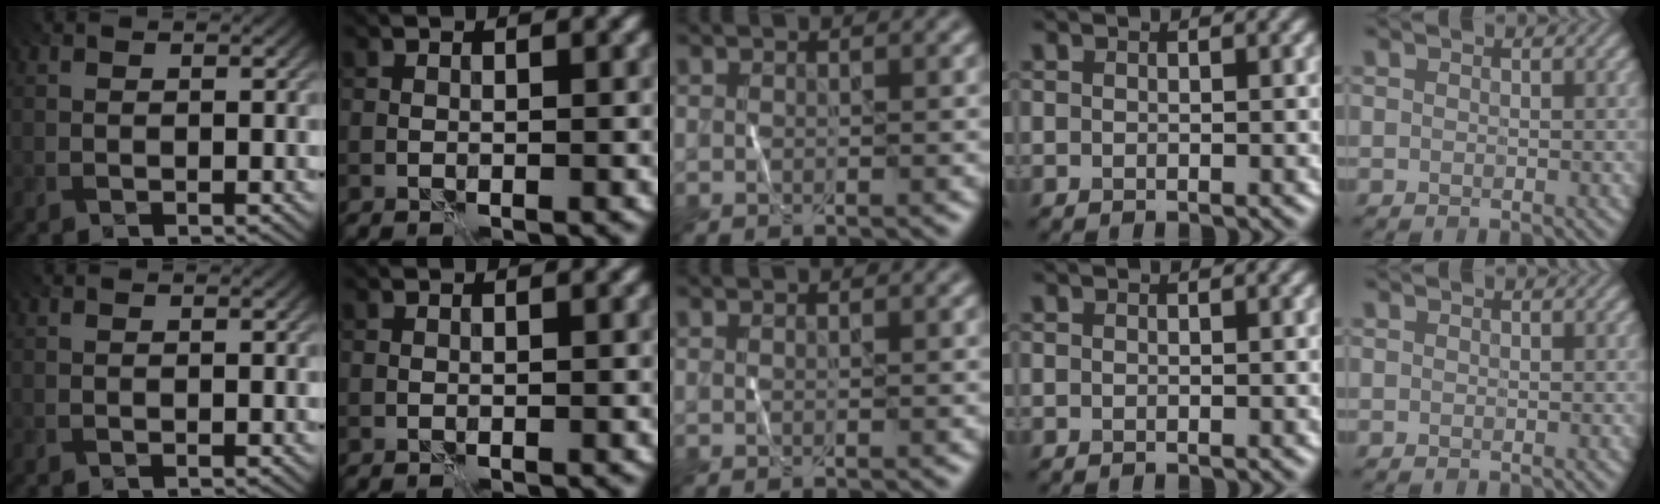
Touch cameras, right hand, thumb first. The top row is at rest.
{}